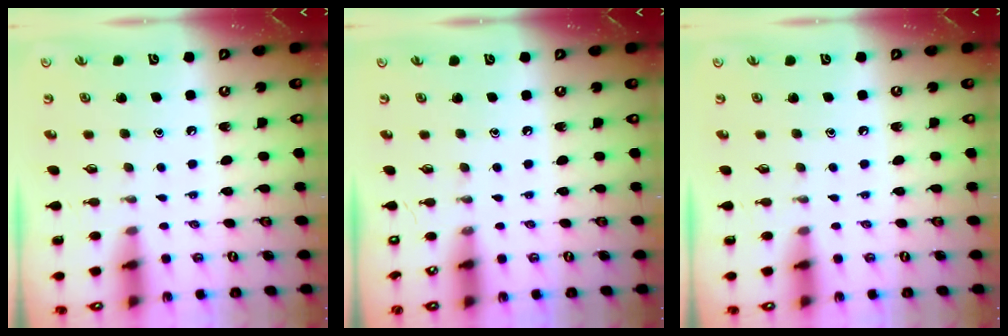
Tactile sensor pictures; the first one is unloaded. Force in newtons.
{"total": 0.0}
{"total": 0.0}